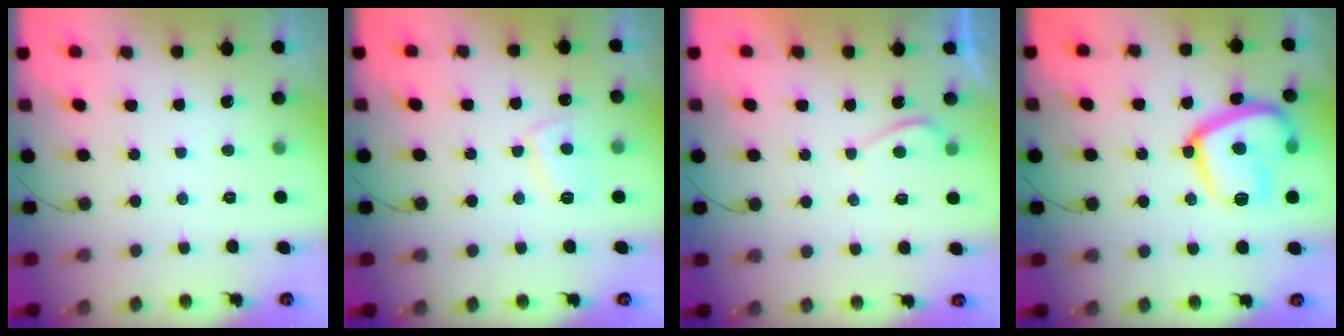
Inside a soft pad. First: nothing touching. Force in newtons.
{"total": 5.4, "press": 5.4, "slide": 0.9}
{"total": 0.6, "press": 0.3, "slide": 0.5}
{"total": 17.4, "press": 17.3, "slide": 1.7}